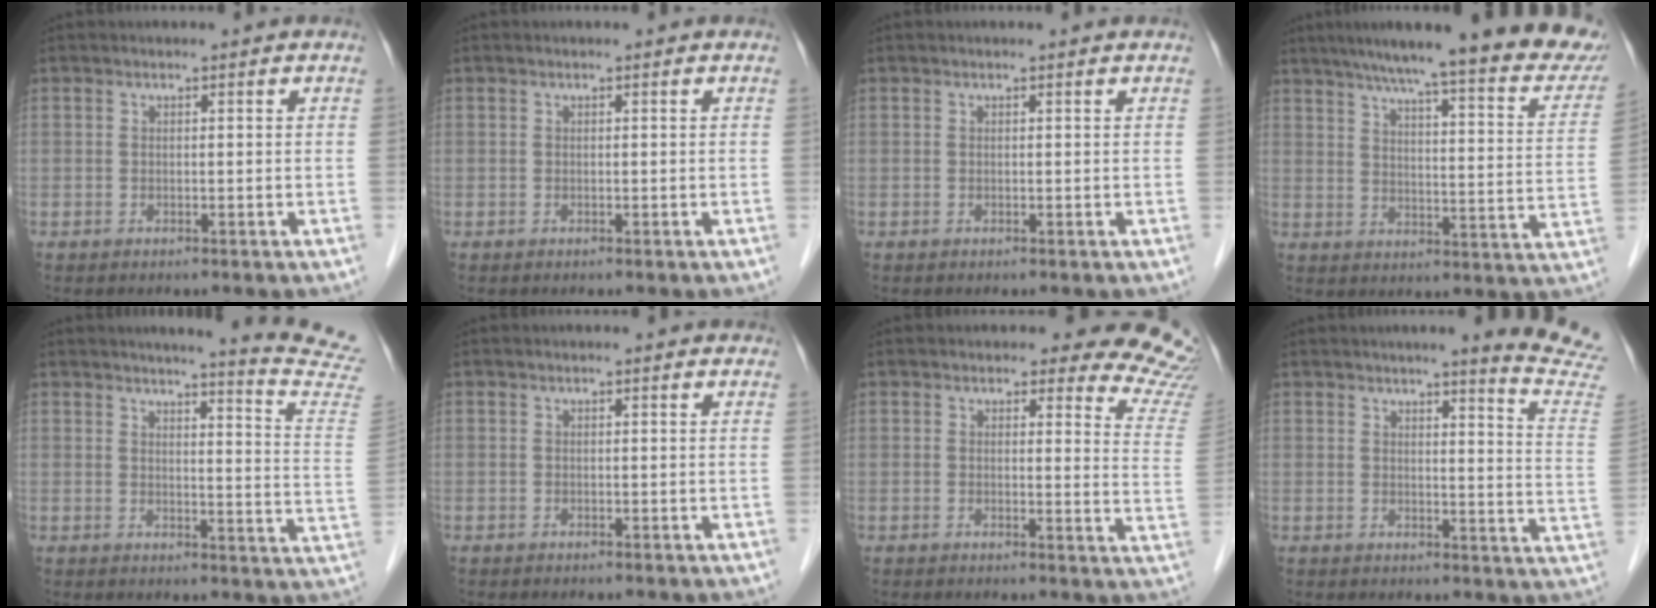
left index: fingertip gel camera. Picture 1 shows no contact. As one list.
[{"total": 0.0}, {"total": 0.0}, {"total": 24.3, "force": [20.0, 2.7, 13.6], "torque": [-0.189, -0.023, 0.244]}, {"total": 14.7, "force": [13.6, -1.7, 5.2], "torque": [-0.066, -0.110, 0.133]}, {"total": 0.0}, {"total": 12.6, "force": [11.9, 2.7, 3.1], "torque": [0.005, -0.099, 0.084]}, {"total": 12.8, "force": [11.3, -1.3, 5.7], "torque": [-0.063, -0.086, 0.106]}]